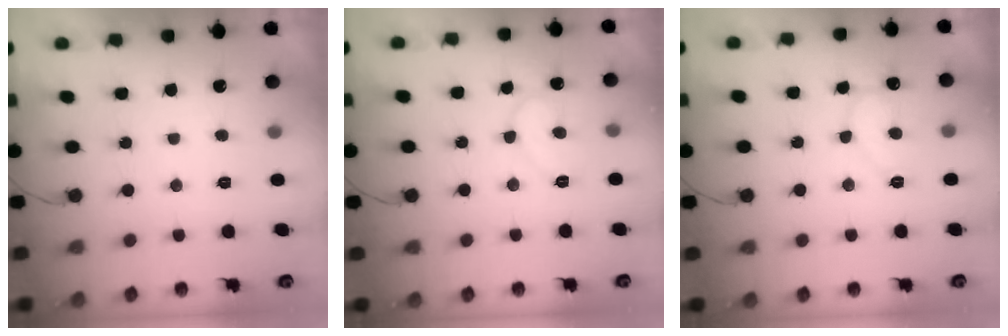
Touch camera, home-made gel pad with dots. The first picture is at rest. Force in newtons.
{"total": 7.9, "press": 7.9, "slide": 0.4}
{"total": 8.6, "press": 8.5, "slide": 0.7}